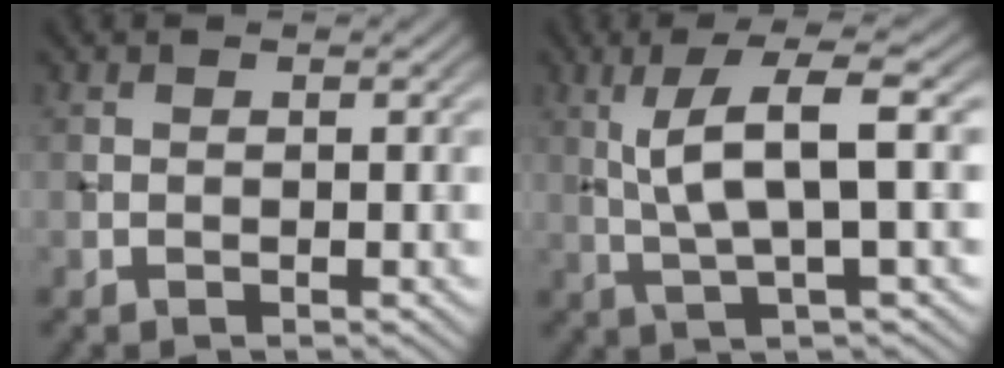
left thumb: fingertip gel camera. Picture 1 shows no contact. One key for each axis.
{"total": 7.8, "fx": 1.3, "fy": 1.4, "fz": 7.6, "tx": -0.148, "ty": 0.015, "tz": 0.026}